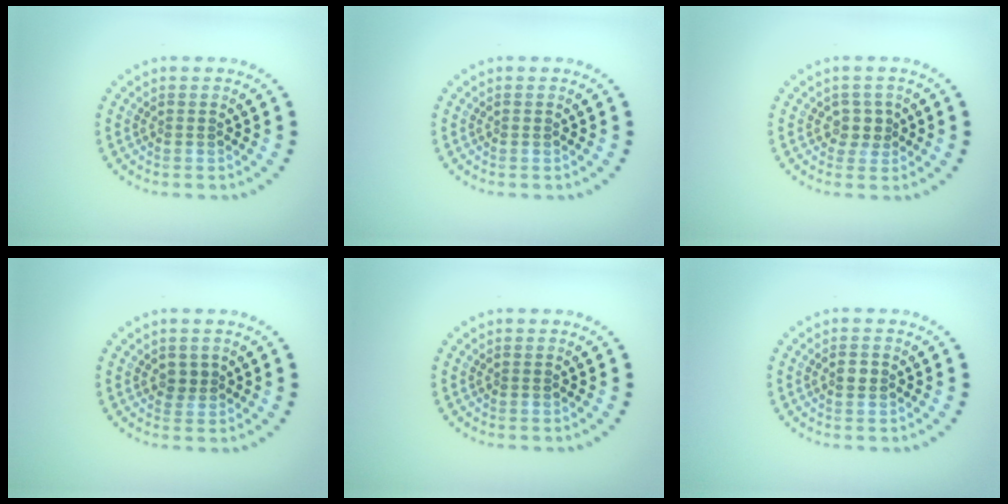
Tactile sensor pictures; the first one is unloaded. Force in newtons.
{"total": 0.0}
{"total": 1.7, "press": 1.4, "slide": 1.0}
{"total": 1.3, "press": 1.1, "slide": 0.6}
{"total": 0.0}
{"total": 1.1, "press": 1.0, "slide": 0.3}